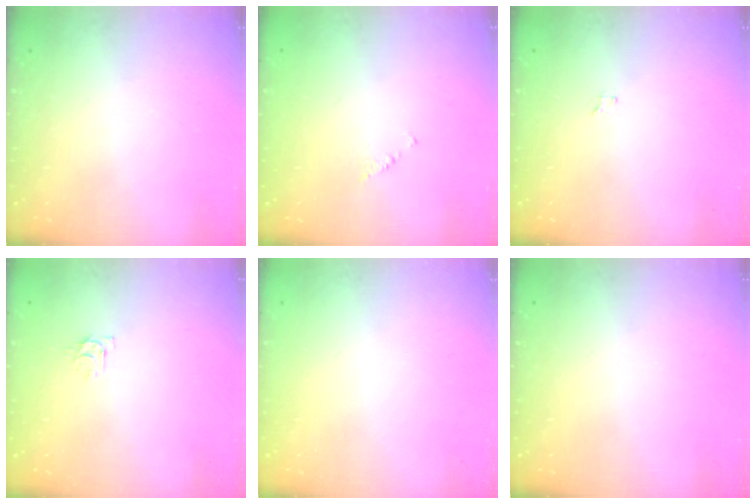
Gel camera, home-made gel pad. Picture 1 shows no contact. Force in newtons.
{"total": 2.0, "press": 2.0, "slide": 0.3}
{"total": 0.6, "press": 0.6, "slide": 0.1}
{"total": 5.7, "press": 5.6, "slide": 0.5}
{"total": 0.0}
{"total": 0.0}